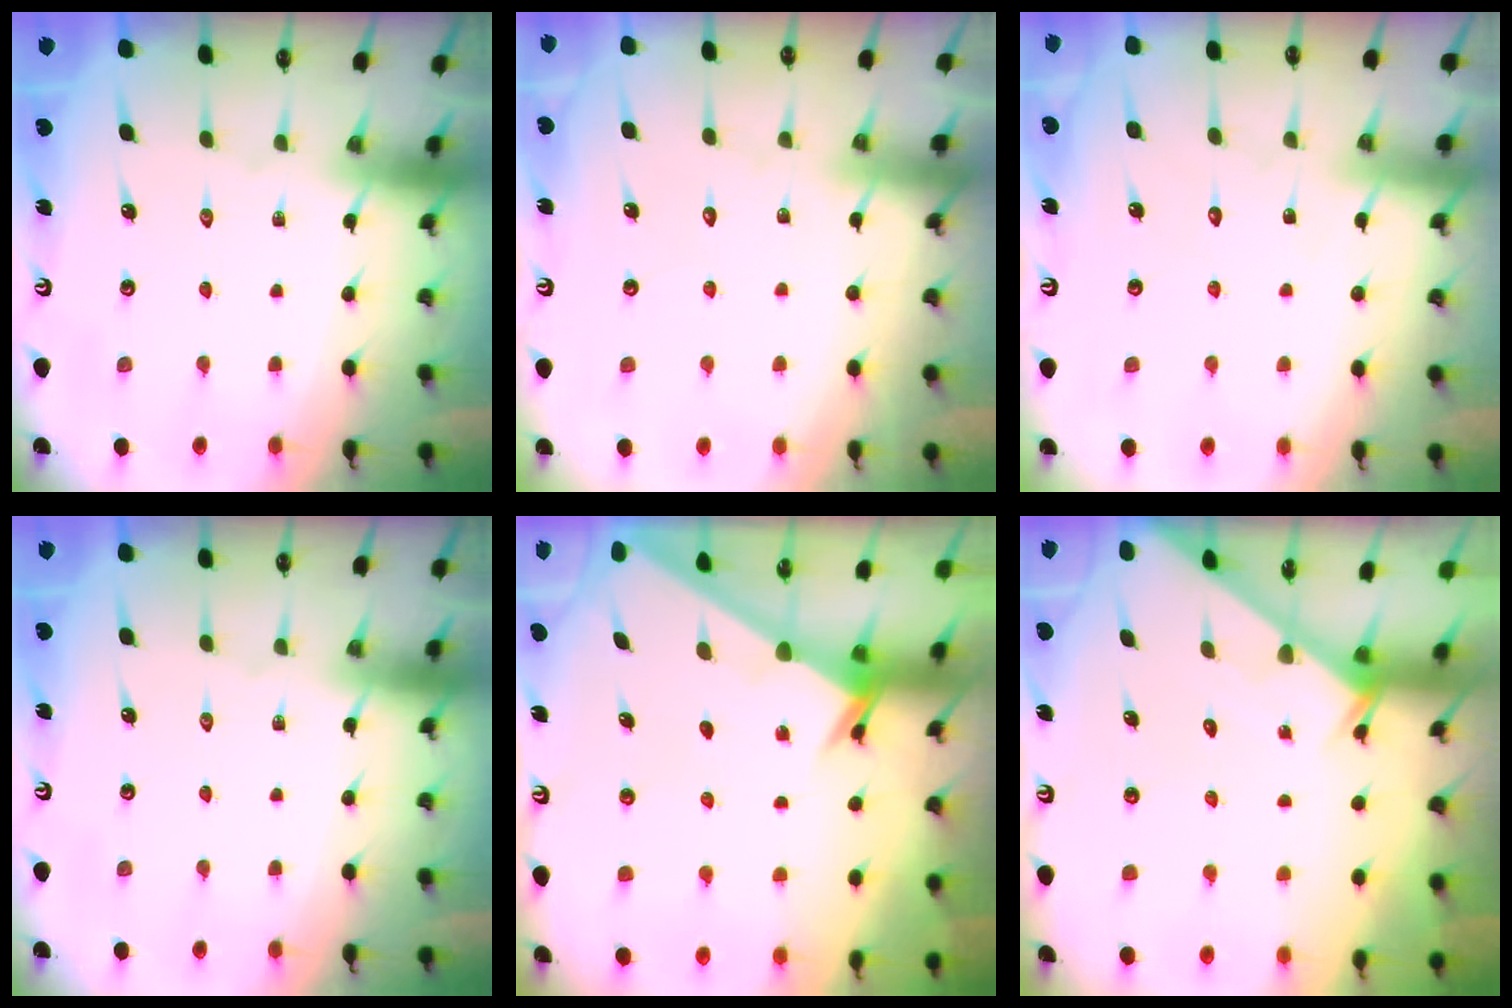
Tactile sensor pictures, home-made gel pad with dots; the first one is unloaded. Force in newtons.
{"total": 2.7, "press": 2.7, "slide": 0.2}
{"total": 5.1, "press": 5.1, "slide": 0.4}
{"total": 0.0}
{"total": 2.6, "press": 2.6, "slide": 0.2}
{"total": 2.0, "press": 2.0, "slide": 0.1}